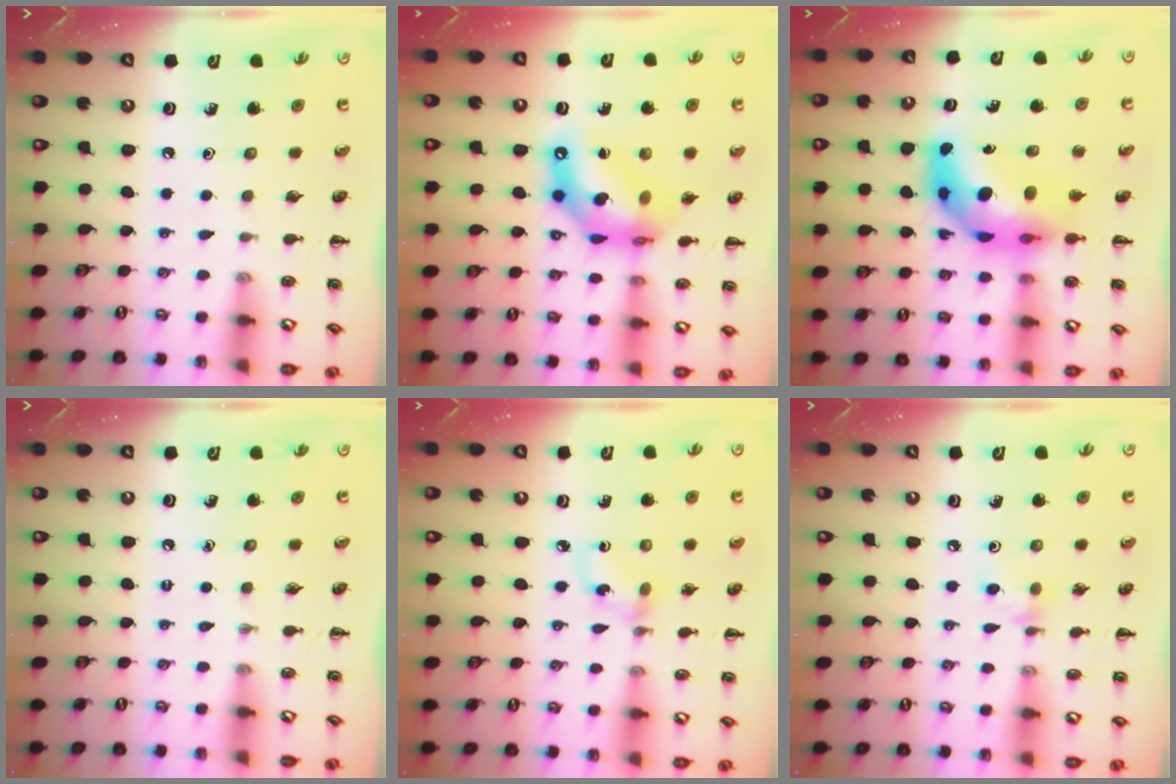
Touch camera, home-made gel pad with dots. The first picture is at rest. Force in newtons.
{"total": 12.7, "press": 12.2, "slide": 3.5}
{"total": 11.6, "press": 11.1, "slide": 3.3}
{"total": 0.0}
{"total": 2.9, "press": 2.9, "slide": 0.7}
{"total": 3.8, "press": 3.6, "slide": 1.4}